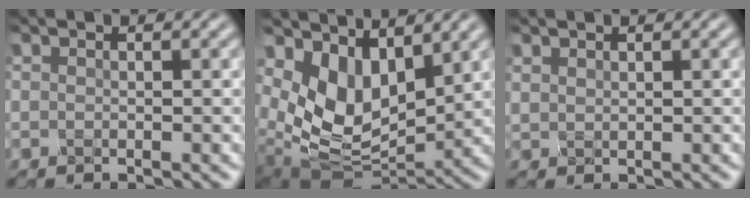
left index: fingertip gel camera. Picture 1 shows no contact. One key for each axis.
{"total": 7.2, "fx": 3.0, "fy": 4.3, "fz": 5.0, "tx": -0.109, "ty": -0.021, "tz": 0.066}
{"total": 0.7, "fx": 0.7, "fy": 0.0, "fz": -0.1, "tx": -0.002, "ty": 0.005, "tz": 0.022}